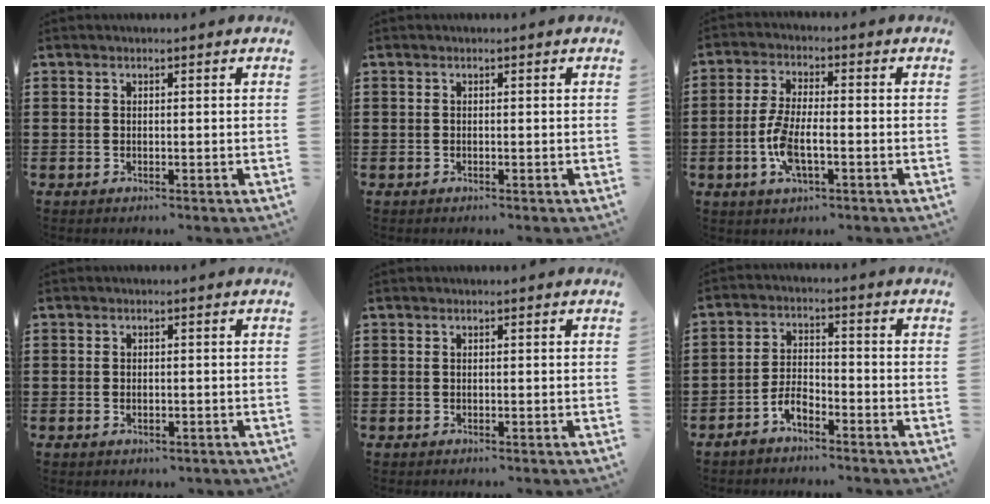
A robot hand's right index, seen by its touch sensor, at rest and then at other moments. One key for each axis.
{"total": 0.0}
{"total": 6.9, "fx": -2.1, "fy": 2.5, "fz": 6.1, "tx": -0.138, "ty": -0.006, "tz": -0.043}
{"total": 0.9, "fx": -0.3, "fy": 0.5, "fz": 0.7, "tx": -0.015, "ty": -0.001, "tz": -0.005}
{"total": 0.0}
{"total": 4.0, "fx": -3.1, "fy": 1.5, "fz": 2.1, "tx": -0.052, "ty": 0.007, "tz": -0.064}